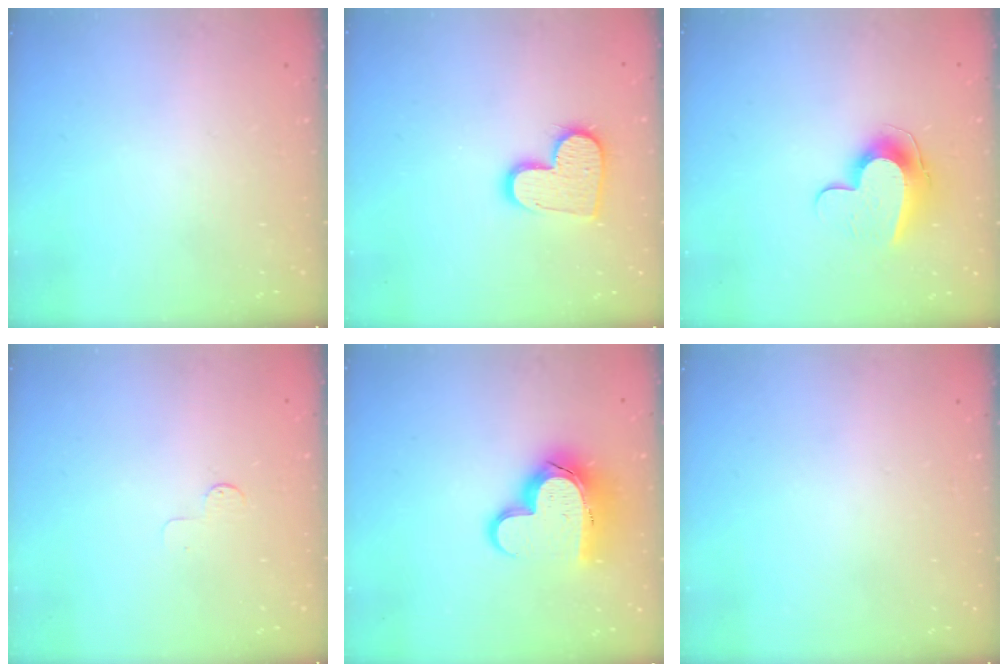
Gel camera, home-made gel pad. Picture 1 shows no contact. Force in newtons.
{"total": 13.8, "press": 13.7, "slide": 1.0}
{"total": 10.6, "press": 10.6, "slide": 0.5}
{"total": 2.7, "press": 2.7, "slide": 0.2}
{"total": 14.5, "press": 14.4, "slide": 1.1}
{"total": 0.0}